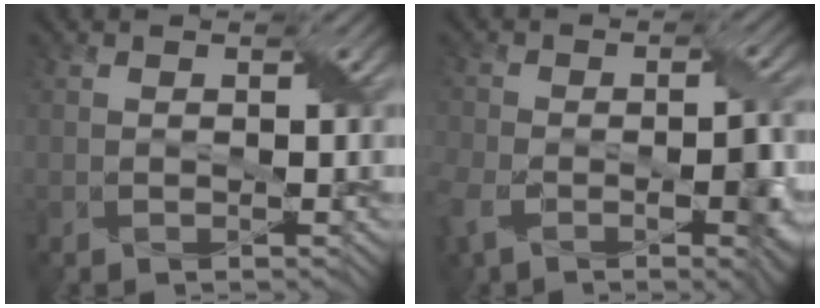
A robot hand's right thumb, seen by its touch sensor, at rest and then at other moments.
{"total": 9.1, "force": [-3.9, 4.0, 7.2], "torque": [-0.137, -0.014, -0.068]}